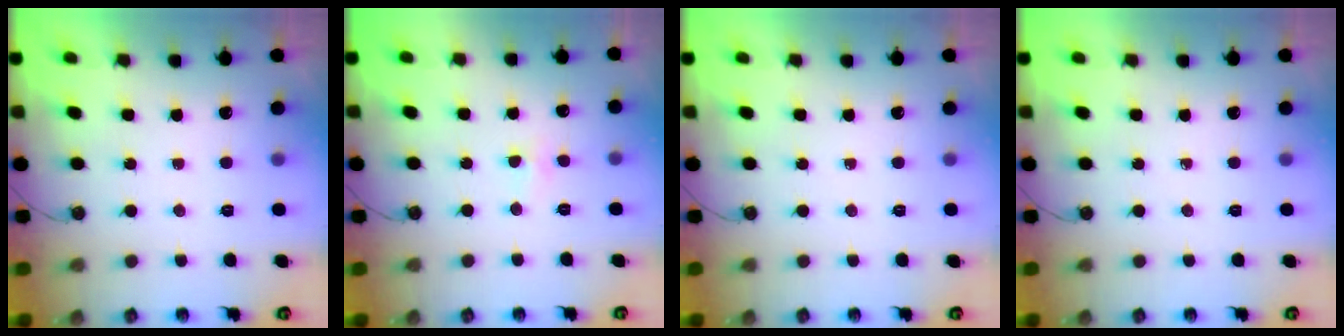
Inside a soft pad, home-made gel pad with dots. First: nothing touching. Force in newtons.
{"total": 3.3, "press": 3.2, "slide": 0.6}
{"total": 0.0}
{"total": 0.0}